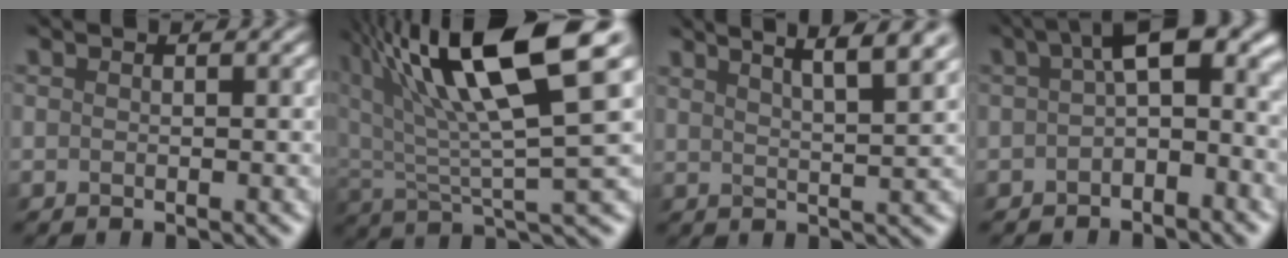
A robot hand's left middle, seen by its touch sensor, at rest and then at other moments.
{"total": 12.4, "force": [5.8, 3.3, 10.5], "torque": [-0.193, 0.018, 0.103]}
{"total": 8.6, "force": [5.7, 2.4, 6.1], "torque": [-0.045, 0.038, 0.046]}
{"total": 5.9, "force": [0.1, 2.7, 5.2], "torque": [-0.068, 0.018, -0.008]}